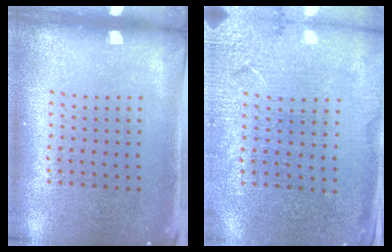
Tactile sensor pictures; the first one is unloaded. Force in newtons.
{"total": 2.9, "press": 2.9, "slide": 0.3}